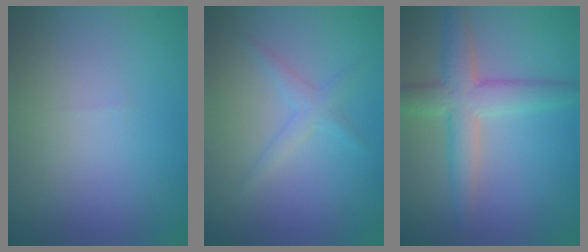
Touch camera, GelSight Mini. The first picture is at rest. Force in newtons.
{"total": 1.6, "press": 1.6, "slide": 0.1}
{"total": 4.7, "press": 4.7, "slide": 0.3}